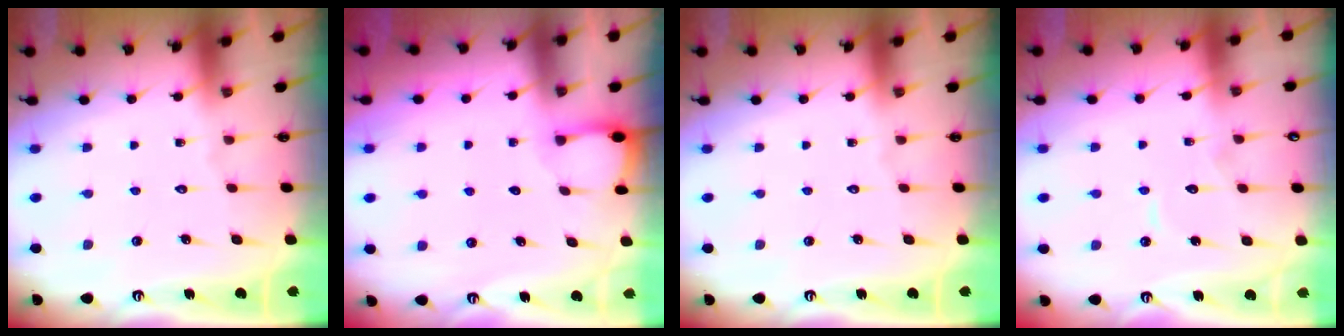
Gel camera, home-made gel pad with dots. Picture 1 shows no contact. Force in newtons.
{"total": 2.0, "press": 1.9, "slide": 0.3}
{"total": 0.0}
{"total": 5.1, "press": 5.1, "slide": 0.5}